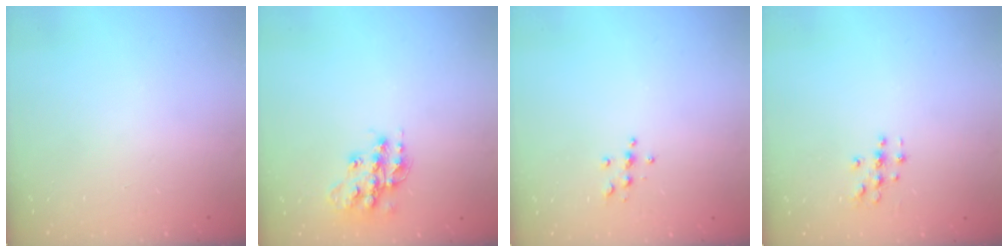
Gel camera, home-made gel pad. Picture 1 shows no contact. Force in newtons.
{"total": 14.9, "press": 14.9, "slide": 0.9}
{"total": 4.0, "press": 3.9, "slide": 0.4}
{"total": 3.0, "press": 3.0, "slide": 0.3}